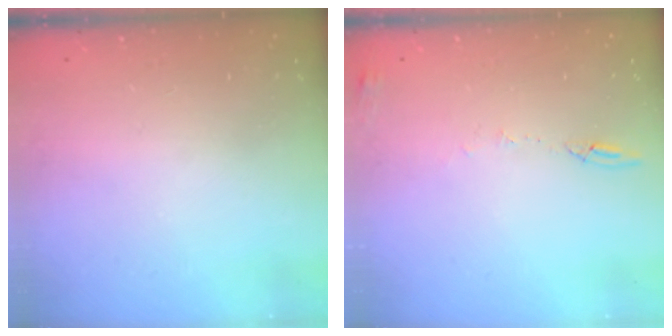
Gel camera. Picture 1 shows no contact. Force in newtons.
{"total": 5.2, "press": 5.1, "slide": 0.7}